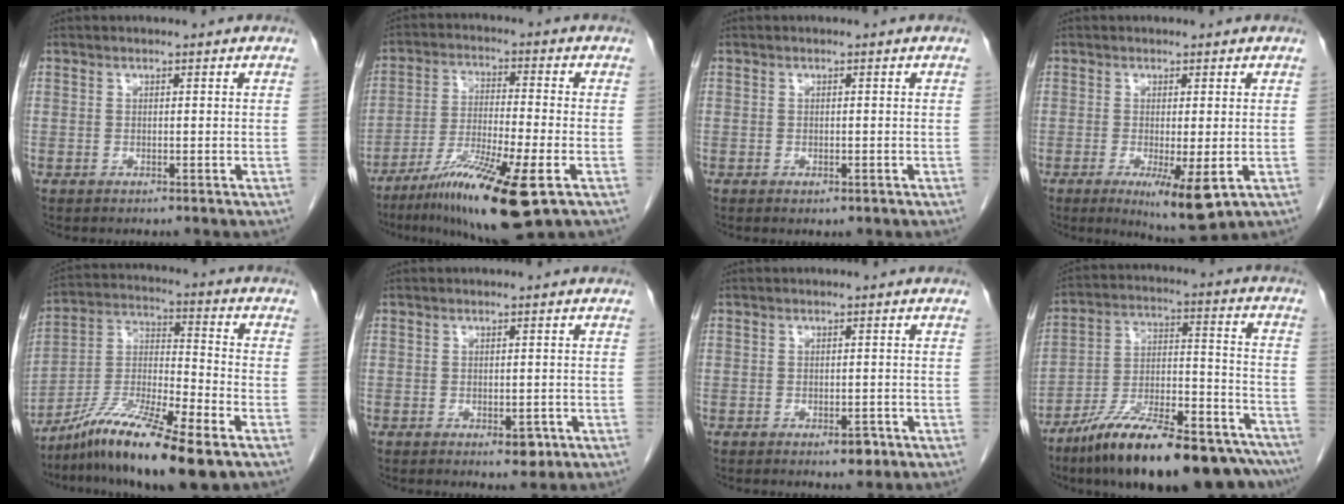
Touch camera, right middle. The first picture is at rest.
{"total": 14.7, "force": [-8.1, 1.0, 12.3], "torque": [-0.223, -0.035, -0.136]}
{"total": 0.9, "force": [-0.4, 0.5, 0.6], "torque": [-0.009, -0.001, -0.002]}
{"total": 7.1, "force": [-2.4, 1.2, 6.6], "torque": [-0.099, -0.020, -0.028]}
{"total": 15.5, "force": [-10.5, 1.3, 11.4], "torque": [-0.224, -0.020, -0.186]}
{"total": 2.4, "force": [-1.0, 1.4, 1.7], "torque": [-0.015, 0.001, -0.005]}
{"total": 2.0, "force": [-1.1, 1.0, 1.4], "torque": [-0.014, 0.002, -0.010]}
{"total": 25.9, "force": [-20.2, 5.4, 15.2], "torque": [-0.183, 0.017, -0.313]}